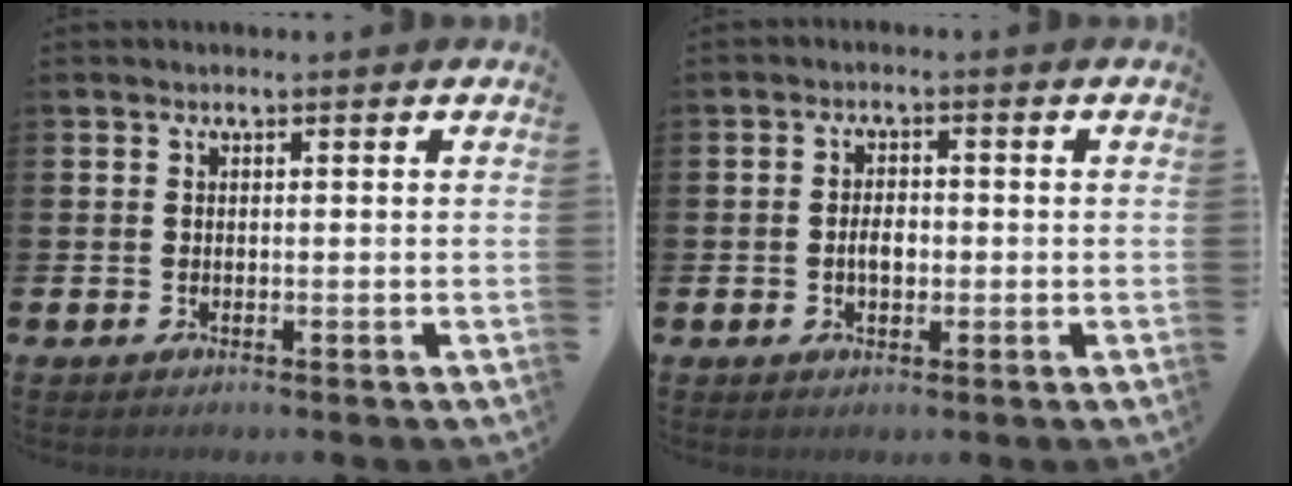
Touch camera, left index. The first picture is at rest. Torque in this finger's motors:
{"motor_torque": [0.58, 0.12, 0.10, 0.06]}